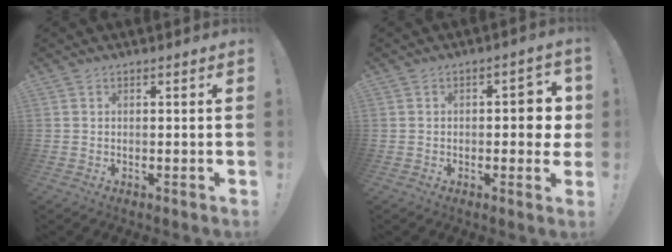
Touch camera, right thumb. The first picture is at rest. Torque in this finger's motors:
{"motor_torque": [0.72, 1.12, 0.35, -0.28, 0.00]}